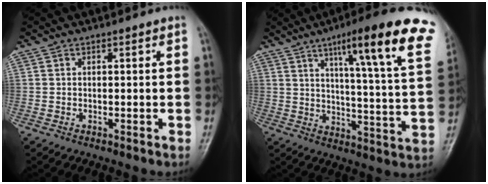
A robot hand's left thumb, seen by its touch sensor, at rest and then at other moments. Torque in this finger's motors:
{"motor_torque": [0.97, 0.38, 1.59, -1.19, 0.25]}